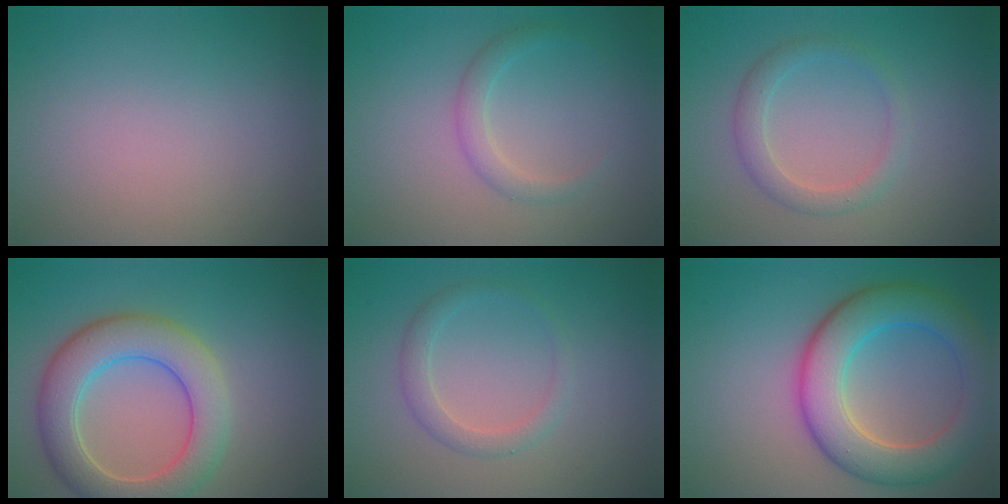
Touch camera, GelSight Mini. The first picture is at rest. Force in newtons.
{"total": 1.8, "press": 1.8, "slide": 0.1}
{"total": 2.4, "press": 2.4, "slide": 0.2}
{"total": 6.9, "press": 6.9, "slide": 0.8}
{"total": 1.9, "press": 1.9, "slide": 0.2}
{"total": 7.8, "press": 7.8, "slide": 0.3}